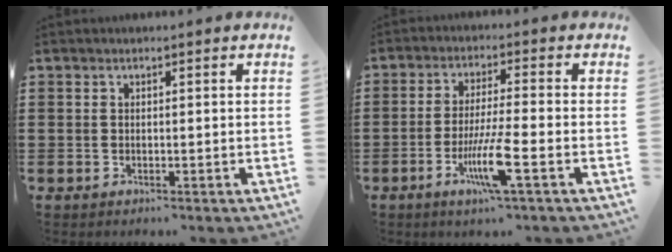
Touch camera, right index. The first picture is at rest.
{"total": 7.8, "force": [-3.4, 0.4, 7.1], "torque": [-0.141, -0.015, -0.064]}